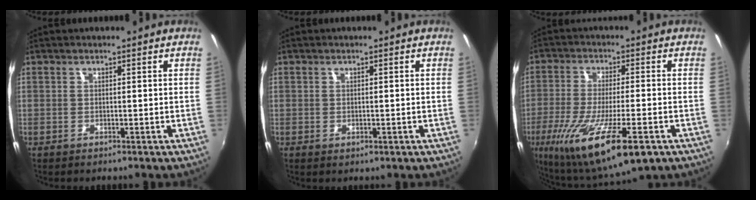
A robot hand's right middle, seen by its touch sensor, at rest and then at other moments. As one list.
[{"total": 0.5, "force": [-0.1, 0.4, 0.3], "torque": [-0.004, -0.002, -0.003]}, {"total": 19.3, "force": [-8.9, 4.2, 16.6], "torque": [-0.331, -0.069, -0.148]}]